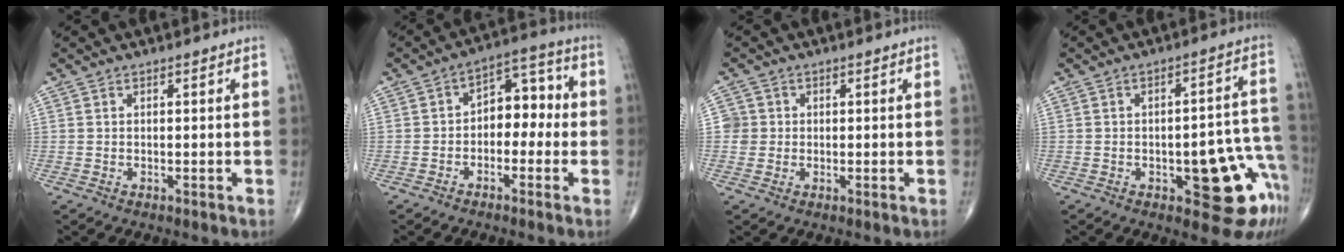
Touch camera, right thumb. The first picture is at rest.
{"total": 8.2, "force": [-1.0, 5.4, 6.1], "torque": [-0.051, 0.042, -0.031]}
{"total": 2.6, "force": [0.1, 2.6, 0.1], "torque": [0.020, 0.007, 0.000]}
{"total": 14.3, "force": [-5.7, 5.4, 12.0], "torque": [-0.082, 0.046, -0.057]}